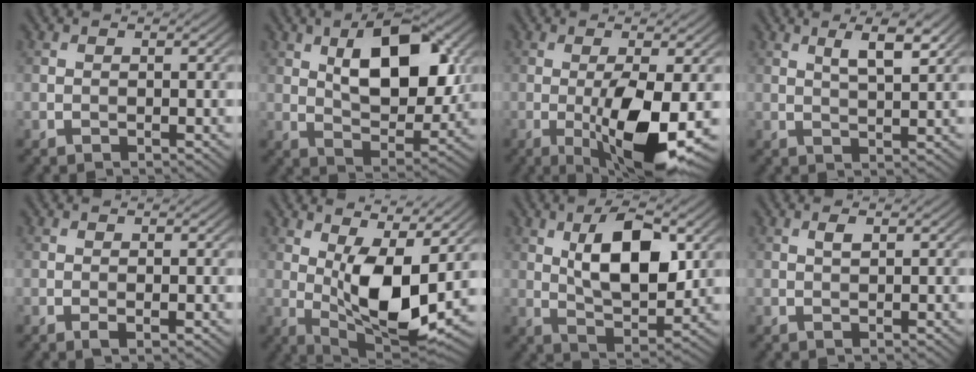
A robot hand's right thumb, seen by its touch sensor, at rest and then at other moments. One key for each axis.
{"total": 12.1, "fx": 3.7, "fy": 6.2, "fz": 9.7, "tx": -0.148, "ty": -0.002, "tz": 0.062}
{"total": 10.2, "fx": -2.4, "fy": 2.5, "fz": 9.6, "tx": -0.161, "ty": -0.010, "tz": -0.036}
{"total": 4.3, "fx": 2.2, "fy": 1.0, "fz": 3.5, "tx": -0.062, "ty": -0.004, "tz": 0.043}
{"total": 1.2, "fx": -0.3, "fy": 0.2, "fz": 1.1, "tx": -0.022, "ty": -0.003, "tz": -0.007}
{"total": 12.3, "fx": 2.0, "fy": 5.0, "fz": 11.1, "tx": -0.192, "ty": -0.014, "tz": 0.037}
{"total": 10.9, "fx": 2.9, "fy": 4.9, "fz": 9.3, "tx": -0.160, "ty": 0.000, "tz": 0.051}
{"total": 1.2, "fx": 0.5, "fy": 0.4, "fz": 1.1, "tx": -0.024, "ty": -0.001, "tz": 0.011}